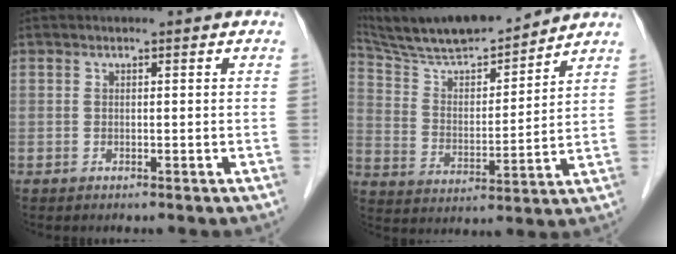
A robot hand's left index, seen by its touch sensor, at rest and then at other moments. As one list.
[{"total": 16.0, "force": [14.6, 1.9, 6.4], "torque": [-0.122, 0.008, 0.255]}]